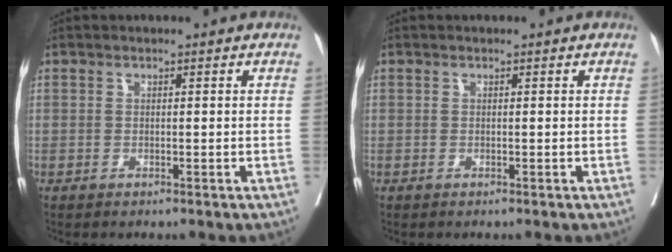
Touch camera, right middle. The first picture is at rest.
{"total": 0.0}